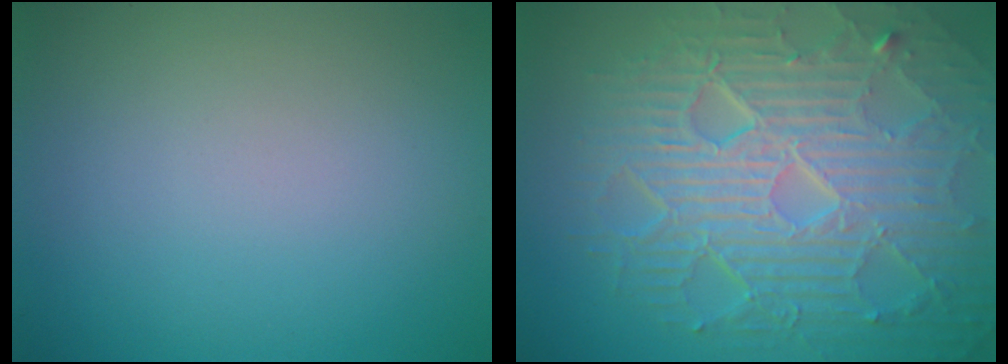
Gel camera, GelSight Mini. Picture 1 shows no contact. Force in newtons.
{"total": 10.9, "press": 6.8, "slide": 8.5}